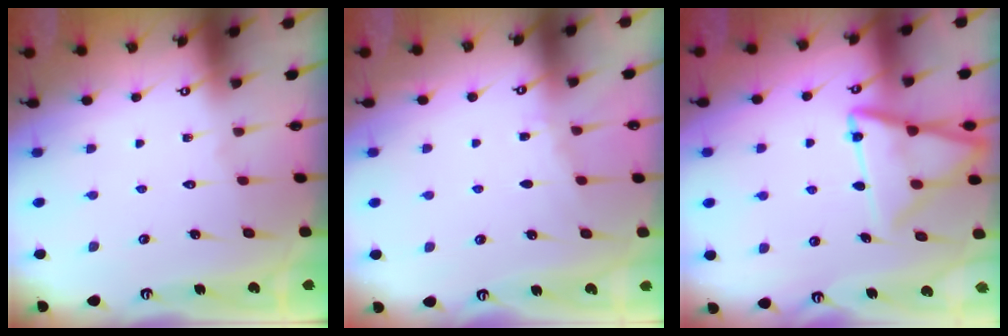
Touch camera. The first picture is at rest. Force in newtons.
{"total": 3.1, "press": 3.1, "slide": 0.4}
{"total": 13.8, "press": 13.8, "slide": 1.3}